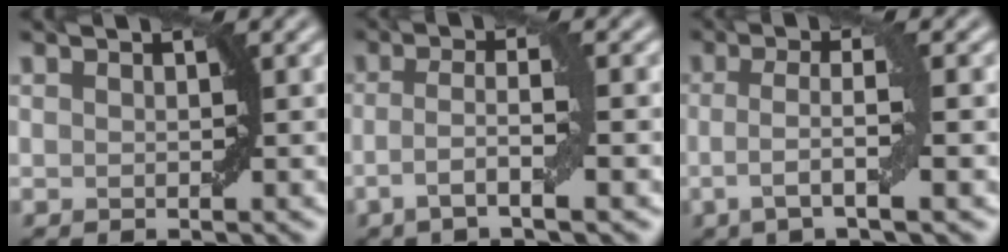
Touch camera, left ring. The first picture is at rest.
{"total": 3.8, "force": [-1.3, 0.5, 3.5], "torque": [-0.060, 0.008, -0.035]}
{"total": 4.1, "force": [-0.7, 0.6, 4.0], "torque": [-0.070, 0.002, -0.016]}